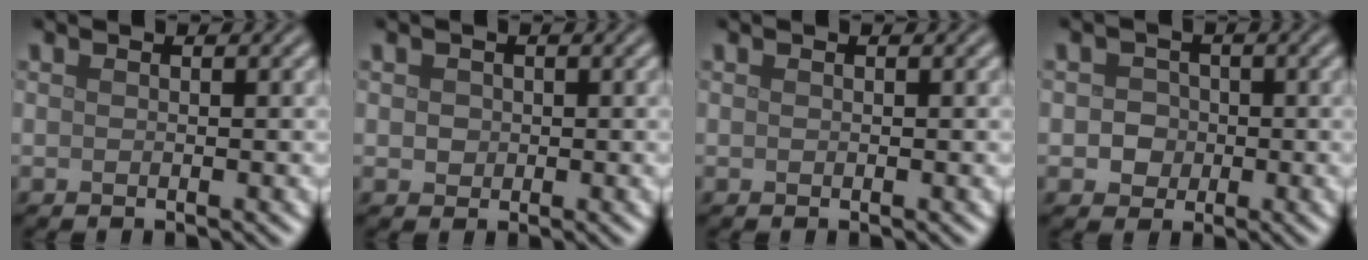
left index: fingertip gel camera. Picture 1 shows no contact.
{"total": 1.1, "force": [0.2, 1.0, 0.4], "torque": [-0.002, -0.002, 0.004]}
{"total": 0.0}
{"total": 2.5, "force": [0.0, 2.3, 0.9], "torque": [0.005, 0.007, -0.015]}